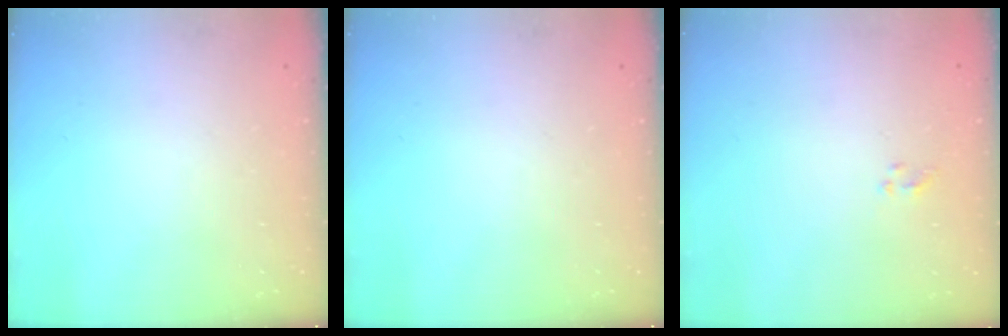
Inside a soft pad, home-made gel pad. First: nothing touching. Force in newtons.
{"total": 0.0}
{"total": 1.3, "press": 1.2, "slide": 0.5}